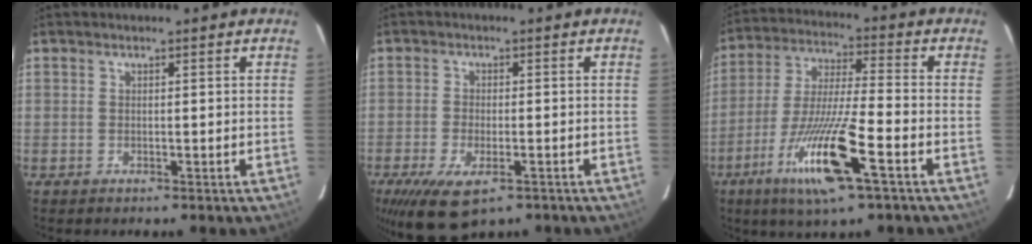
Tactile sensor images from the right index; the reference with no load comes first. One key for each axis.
{"total": 8.9, "fx": -5.4, "fy": 3.4, "fz": 6.2, "tx": -0.115, "ty": -0.019, "tz": -0.088}
{"total": 14.9, "fx": -6.9, "fy": 0.5, "fz": 13.2, "tx": -0.266, "ty": -0.026, "tz": -0.125}